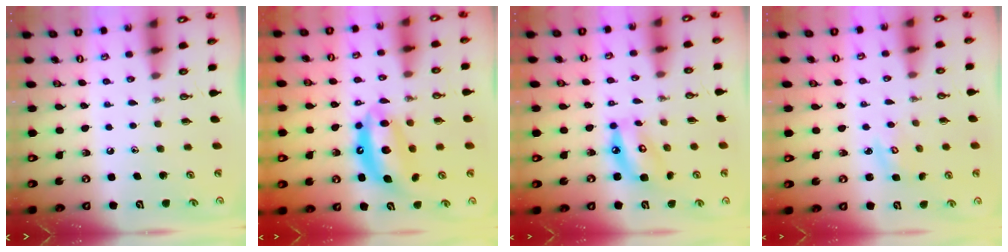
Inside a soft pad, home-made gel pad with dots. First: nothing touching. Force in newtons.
{"total": 11.6, "press": 11.6, "slide": 1.3}
{"total": 9.6, "press": 9.5, "slide": 0.8}
{"total": 3.5, "press": 3.4, "slide": 0.4}